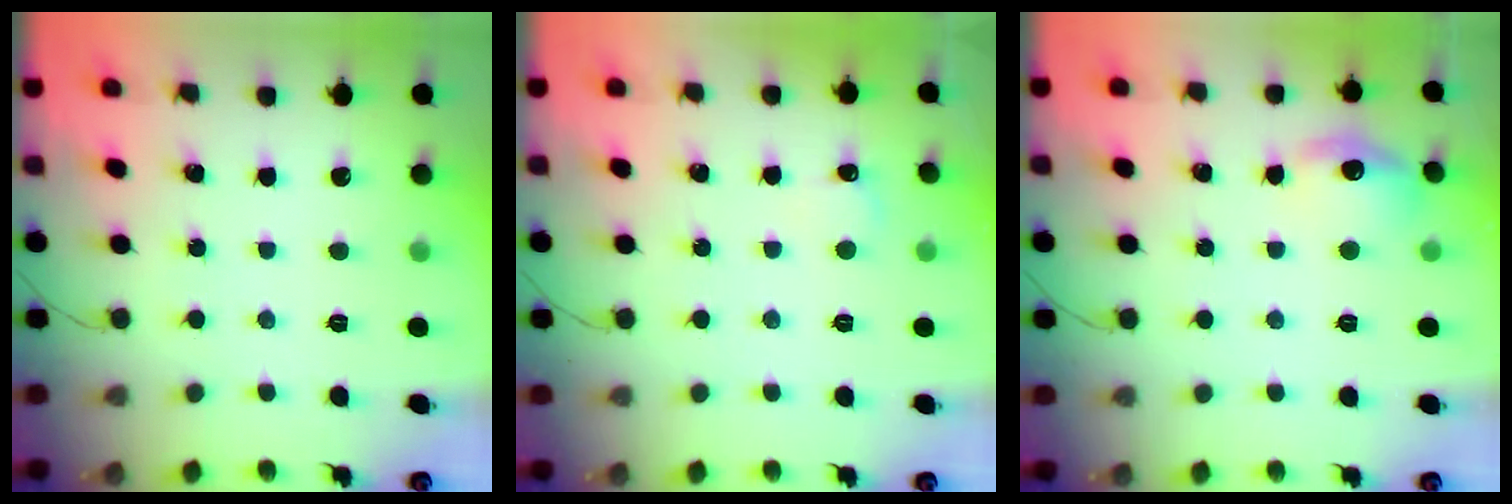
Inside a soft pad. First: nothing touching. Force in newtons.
{"total": 4.9, "press": 4.8, "slide": 1.3}
{"total": 9.9, "press": 9.8, "slide": 1.0}